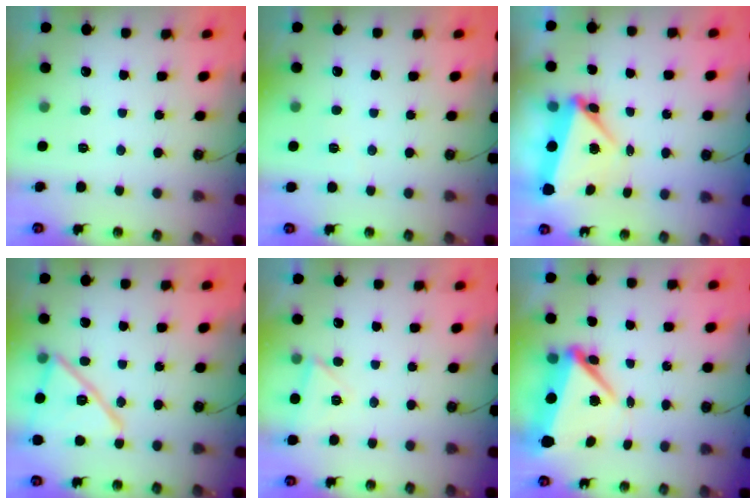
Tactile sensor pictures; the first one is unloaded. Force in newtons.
{"total": 2.9, "press": 2.1, "slide": 2.1}
{"total": 5.4, "press": 5.4, "slide": 0.4}
{"total": 14.9, "press": 14.7, "slide": 2.5}
{"total": 4.8, "press": 4.3, "slide": 2.1}
{"total": 7.0, "press": 6.9, "slide": 1.3}